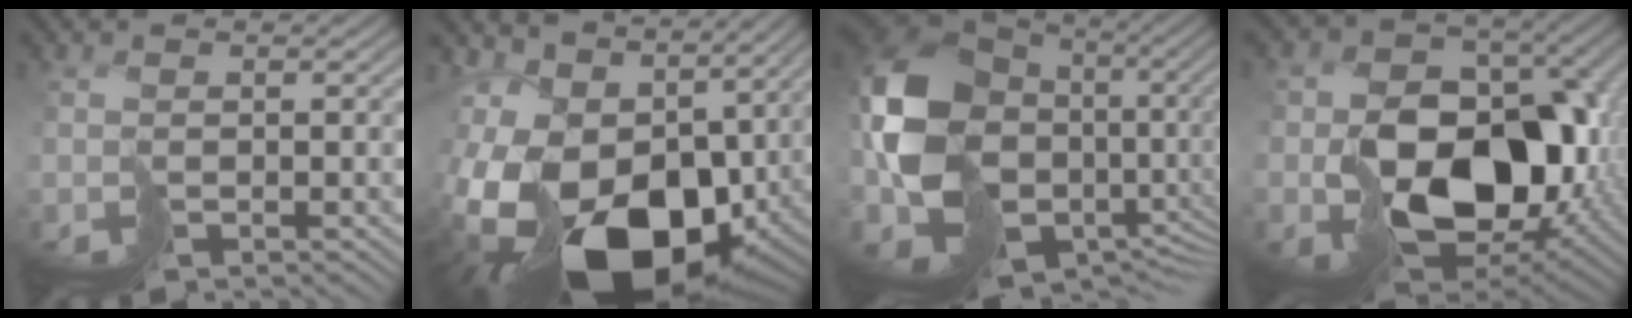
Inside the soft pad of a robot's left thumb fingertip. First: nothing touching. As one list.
[{"total": 17.4, "force": [-3.0, 11.2, 13.0], "torque": [-0.246, -0.028, -0.035]}, {"total": 17.3, "force": [-2.1, 13.4, 10.6], "torque": [-0.238, -0.030, -0.017]}, {"total": 14.9, "force": [-2.6, 10.9, 10.0], "torque": [-0.136, -0.034, -0.029]}]